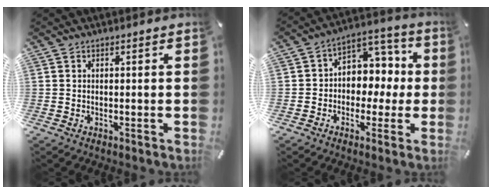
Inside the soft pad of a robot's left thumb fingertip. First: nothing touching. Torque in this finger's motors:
{"motor_torque": [1.55, 1.55, 0.63, -0.40, 0.25]}